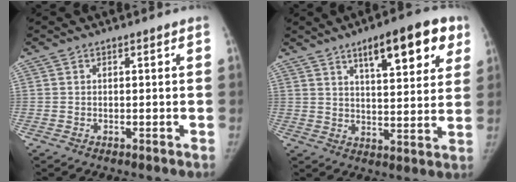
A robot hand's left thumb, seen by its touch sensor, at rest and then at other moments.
{"total": 15.2, "force": [8.2, 5.3, 11.7], "torque": [-0.124, -0.023, 0.114]}